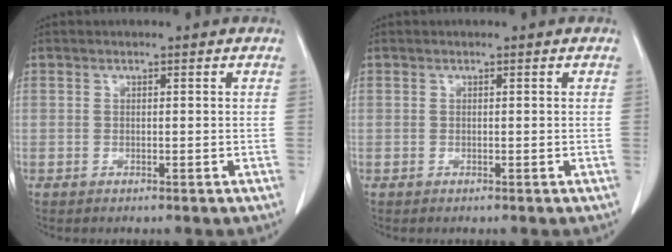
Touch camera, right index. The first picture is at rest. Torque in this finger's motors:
{"motor_torque": [0.00, 0.00, 0.00, 0.00]}